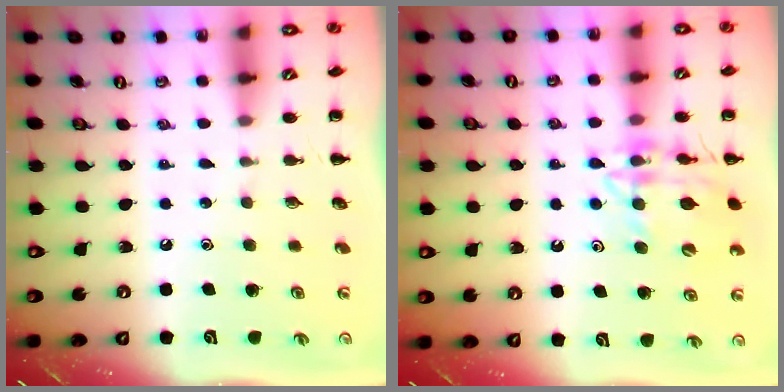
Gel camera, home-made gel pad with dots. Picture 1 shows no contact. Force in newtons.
{"total": 13.9, "press": 13.7, "slide": 2.1}